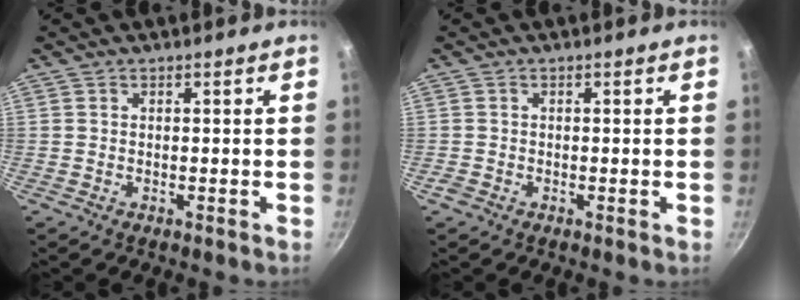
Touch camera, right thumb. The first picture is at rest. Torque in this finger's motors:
{"motor_torque": [0.15, -0.02, 0.55, -0.37, 0.07]}